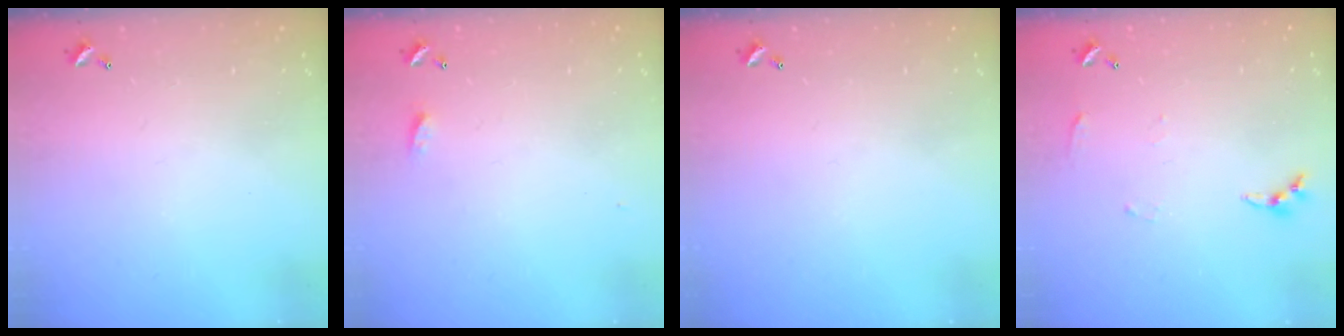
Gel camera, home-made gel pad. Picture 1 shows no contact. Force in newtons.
{"total": 4.3, "press": 4.3, "slide": 0.5}
{"total": 0.0}
{"total": 4.6, "press": 4.6, "slide": 0.4}